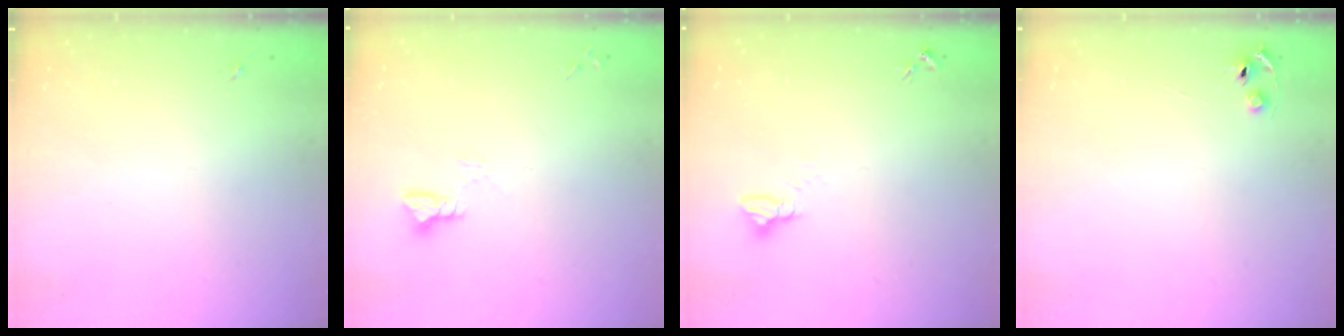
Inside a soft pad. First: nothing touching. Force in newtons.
{"total": 2.9, "press": 2.9, "slide": 0.2}
{"total": 3.0, "press": 3.0, "slide": 0.1}
{"total": 4.0, "press": 3.9, "slide": 0.4}